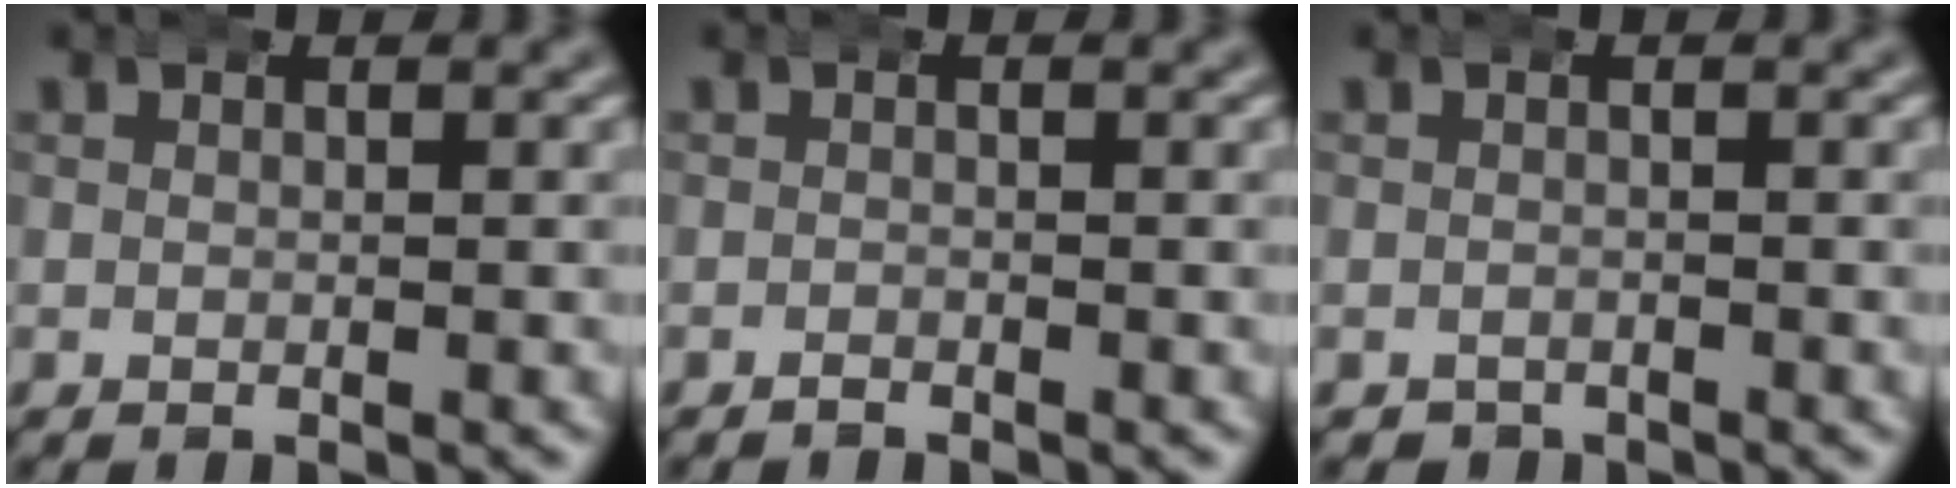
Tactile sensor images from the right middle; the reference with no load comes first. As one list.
[{"total": 0.6, "force": [-0.6, 0.0, -0.1], "torque": [-0.004, -0.005, -0.010]}, {"total": 1.3, "force": [-1.0, 0.7, -0.2], "torque": [0.003, -0.010, -0.011]}]